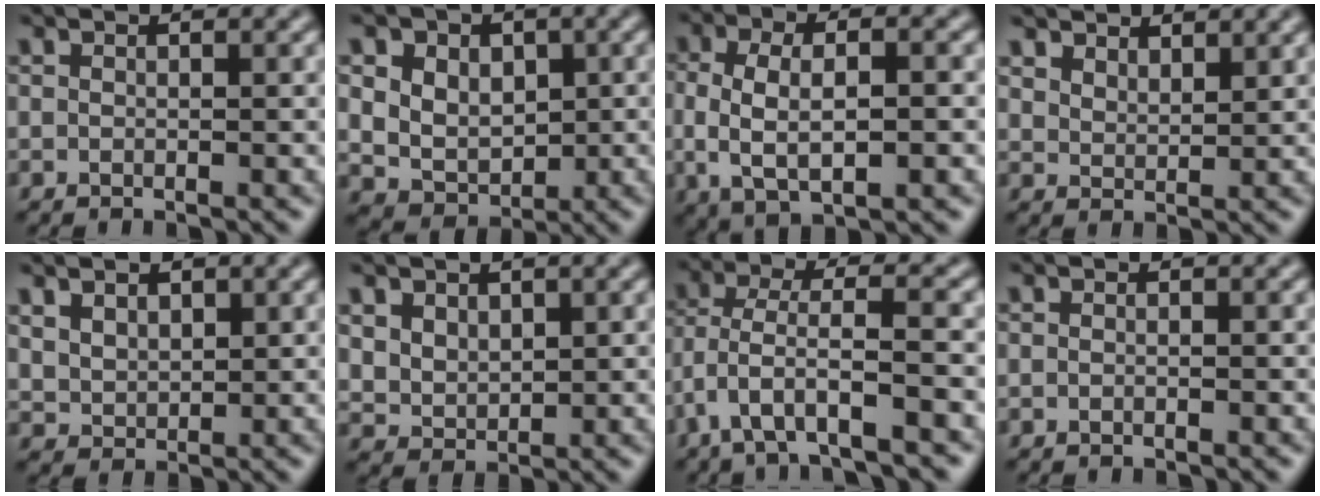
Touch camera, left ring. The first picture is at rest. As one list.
[{"total": 7.6, "force": [2.3, 6.2, 3.8], "torque": [-0.072, 0.019, 0.032]}, {"total": 6.0, "force": [-0.6, 2.6, 5.4], "torque": [-0.104, -0.005, -0.011]}, {"total": 3.5, "force": [3.1, 1.3, 0.9], "torque": [-0.027, -0.003, 0.059]}, {"total": 3.4, "force": [2.0, 2.3, 1.7], "torque": [-0.043, 0.006, 0.037]}, {"total": 2.8, "force": [1.2, 2.1, 1.4], "torque": [-0.036, -0.009, 0.027]}, {"total": 5.7, "force": [-3.0, 1.4, 4.7], "torque": [-0.098, 0.001, -0.058]}, {"total": 0.0}]